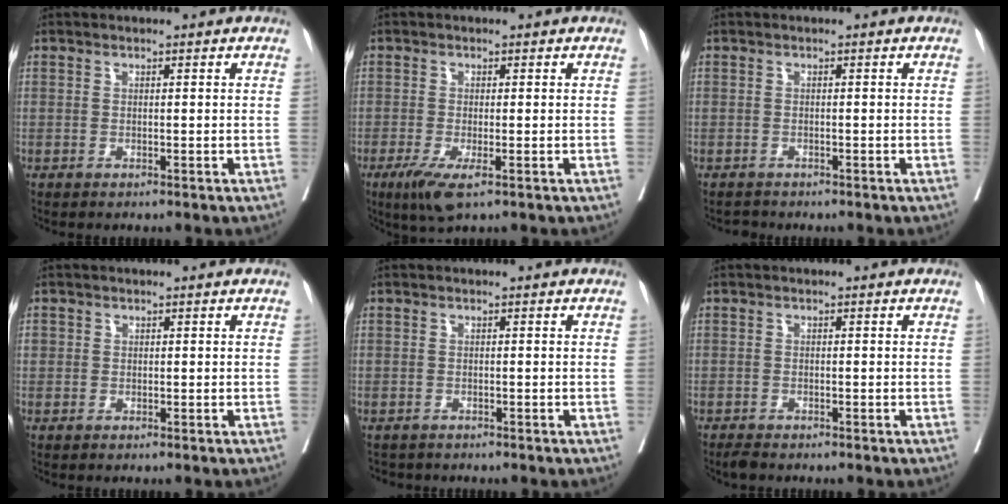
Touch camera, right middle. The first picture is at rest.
{"total": 4.5, "force": [-2.3, 0.8, 3.8], "torque": [-0.069, -0.014, -0.038]}
{"total": 0.9, "force": [-0.9, 0.3, -0.3], "torque": [0.001, -0.004, -0.015]}
{"total": 1.0, "force": [0.2, 0.9, 0.2], "torque": [0.004, 0.006, 0.003]}
{"total": 2.2, "force": [-2.0, 0.9, 0.1], "torque": [-0.010, -0.006, -0.031]}
{"total": 1.3, "force": [-1.2, 0.2, 0.4], "torque": [-0.012, -0.004, -0.020]}